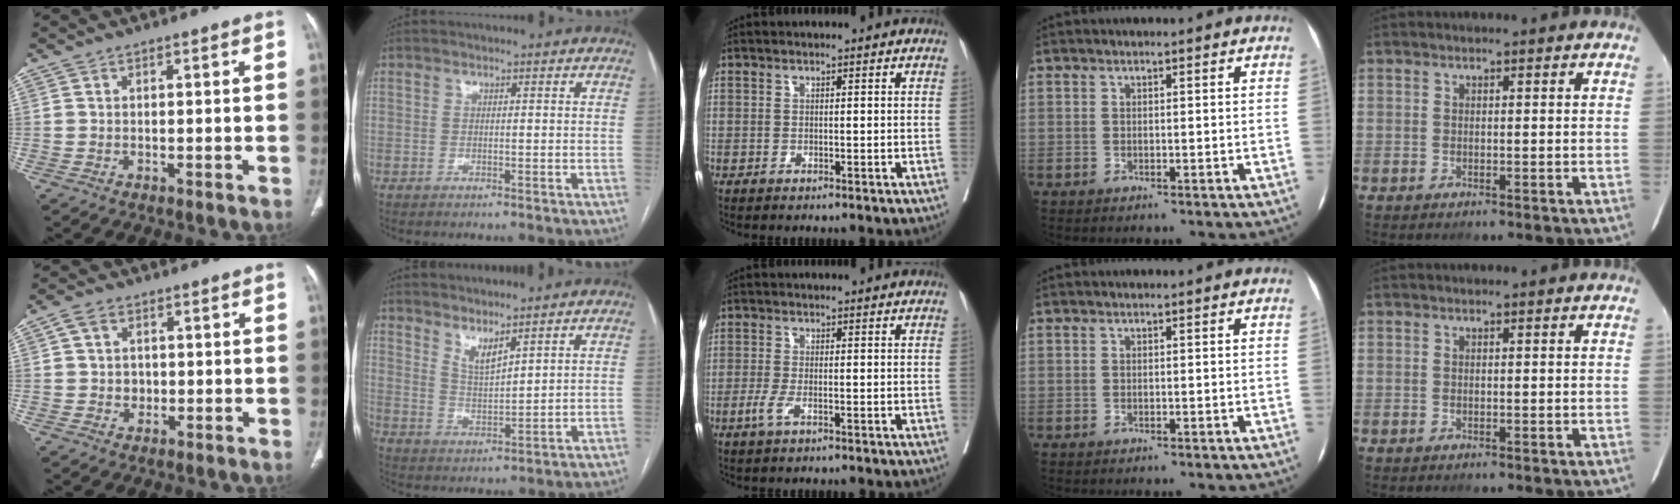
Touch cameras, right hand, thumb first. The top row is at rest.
{"thumb": {"total": 4.4, "force": [0.3, 3.6, 2.4], "torque": [-0.029, 0.002, 0.003]}, "index": {"total": 3.9, "force": [3.2, 0.6, 2.1], "torque": [-0.044, -0.016, 0.069]}, "middle": {"total": 2.2, "force": [-1.0, 0.6, 1.9], "torque": [-0.046, -0.004, -0.020]}}